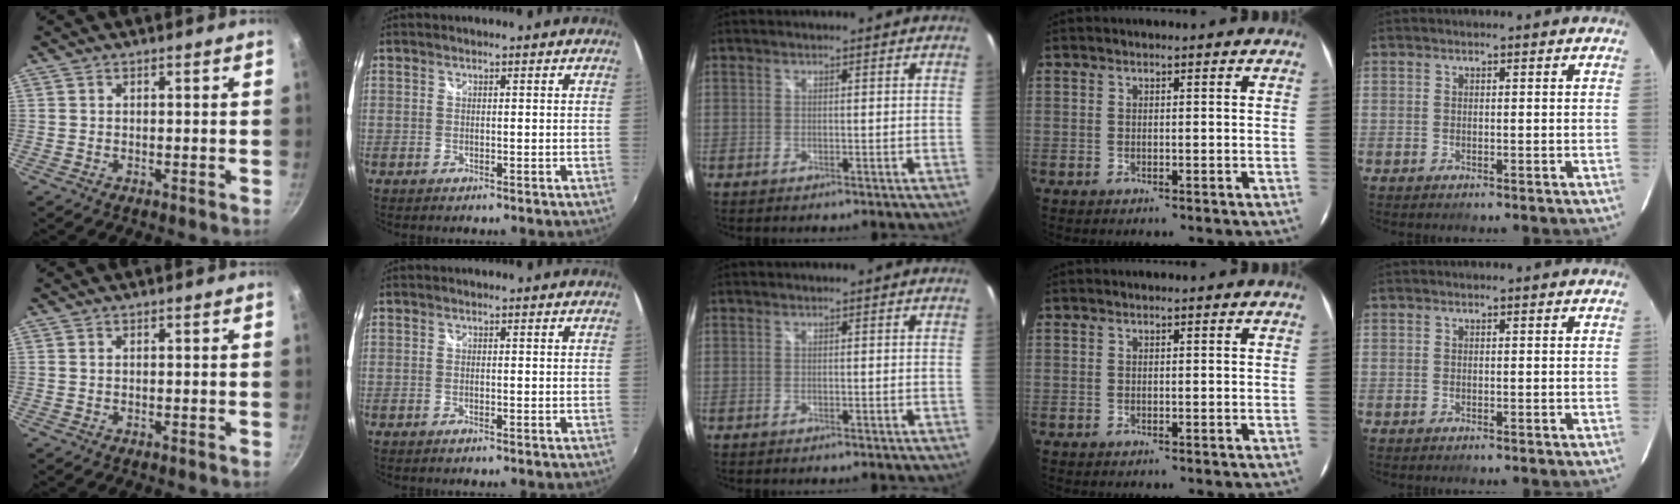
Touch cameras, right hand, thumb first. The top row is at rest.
{"index": {"total": 0.5, "force": [-0.3, 0.0, 0.4], "torque": [-0.009, 0.000, -0.007]}}